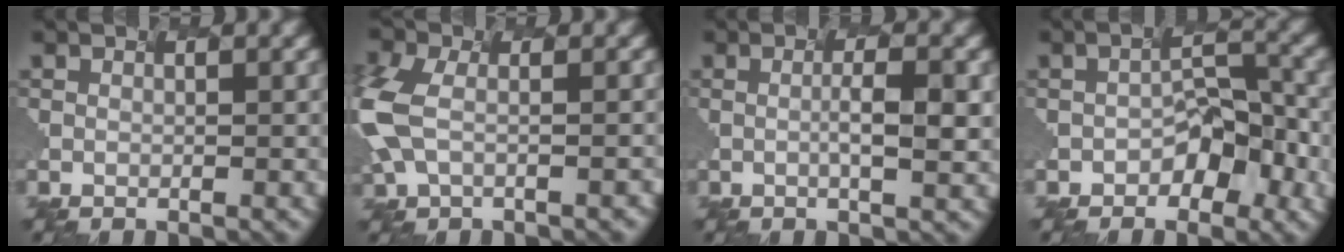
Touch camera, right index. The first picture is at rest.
{"total": 5.8, "force": [-1.5, 3.3, 4.6], "torque": [-0.120, -0.002, -0.024]}
{"total": 2.4, "force": [-0.3, 0.2, 2.4], "torque": [-0.043, 0.001, 0.003]}
{"total": 4.0, "force": [-2.2, 2.2, 2.5], "torque": [-0.034, 0.009, -0.028]}